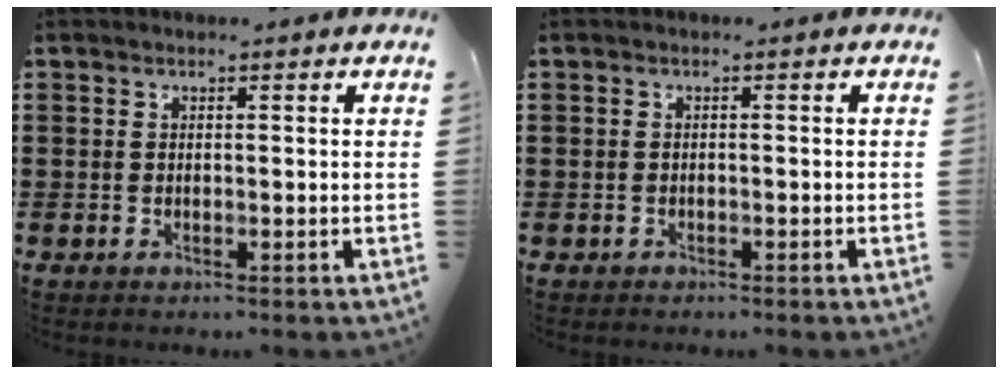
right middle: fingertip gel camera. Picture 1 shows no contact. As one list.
[{"total": 0.6, "force": [-0.5, 0.2, 0.0], "torque": [-0.001, 0.002, -0.012]}]